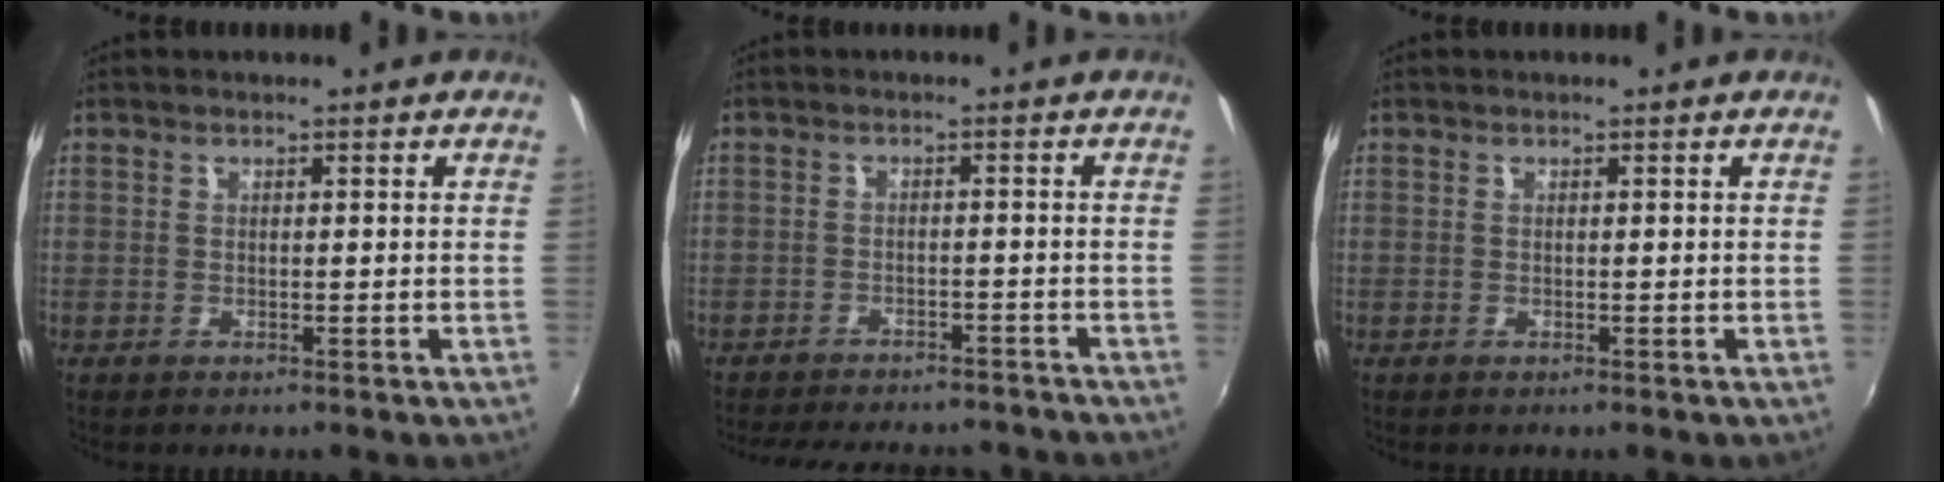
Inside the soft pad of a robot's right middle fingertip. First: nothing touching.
{"total": 13.8, "force": [-11.9, 4.8, 5.1], "torque": [-0.118, 0.003, -0.157]}
{"total": 0.0}